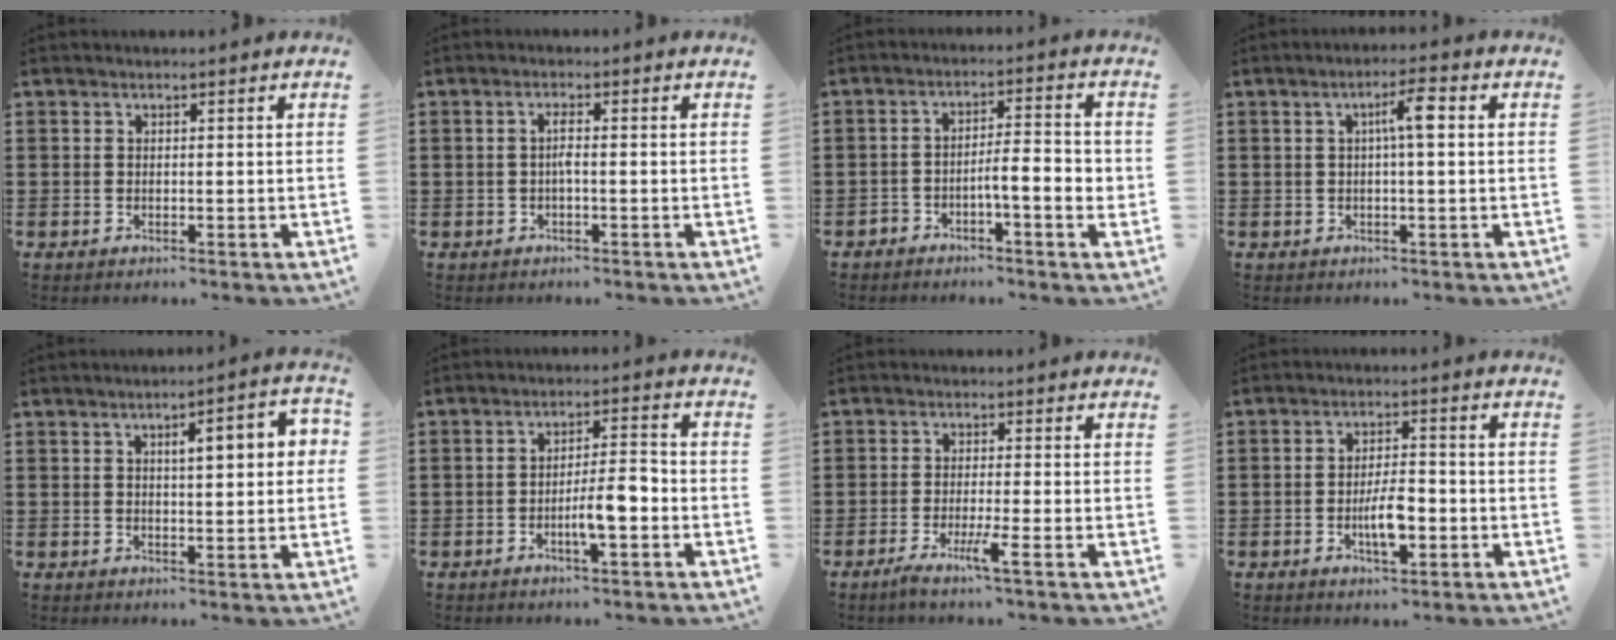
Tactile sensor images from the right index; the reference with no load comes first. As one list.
[{"total": 1.7, "force": [-0.4, 0.2, 1.7], "torque": [-0.041, -0.002, -0.010]}, {"total": 5.0, "force": [-2.2, 1.0, 4.3], "torque": [-0.076, 0.005, -0.043]}, {"total": 4.3, "force": [0.5, 0.7, 4.2], "torque": [-0.070, 0.006, 0.002]}, {"total": 4.9, "force": [1.0, 1.2, 4.6], "torque": [-0.072, 0.000, 0.010]}, {"total": 5.7, "force": [-2.1, 1.1, 5.2], "torque": [-0.093, 0.003, -0.041]}, {"total": 4.2, "force": [-2.4, -0.2, 3.5], "torque": [-0.070, -0.019, -0.042]}, {"total": 5.7, "force": [-1.8, 2.0, 5.1], "torque": [-0.099, 0.004, -0.034]}]